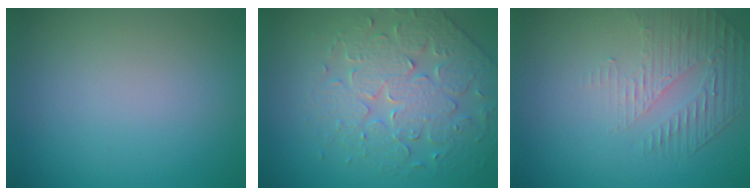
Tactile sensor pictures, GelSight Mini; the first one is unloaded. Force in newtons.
{"total": 4.6, "press": 4.6, "slide": 0.5}
{"total": 1.9, "press": 1.3, "slide": 1.3}